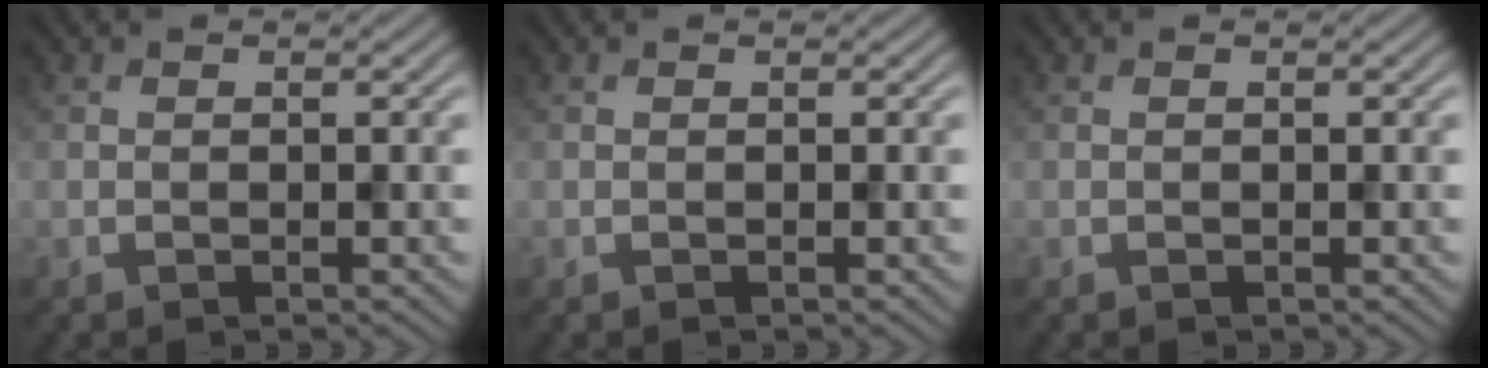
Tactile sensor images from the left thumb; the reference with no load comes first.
{"total": 0.0}
{"total": 0.0}